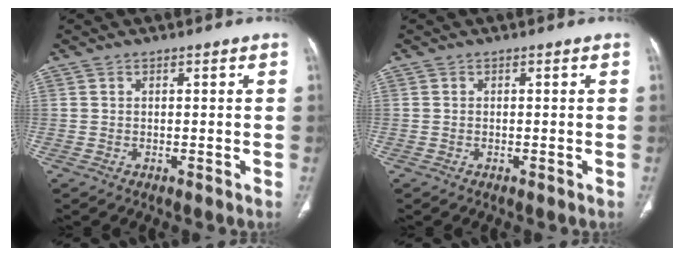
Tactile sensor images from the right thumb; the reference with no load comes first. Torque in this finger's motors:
{"motor_torque": [0.43, 0.17, 0.04, 0.17, -0.02]}